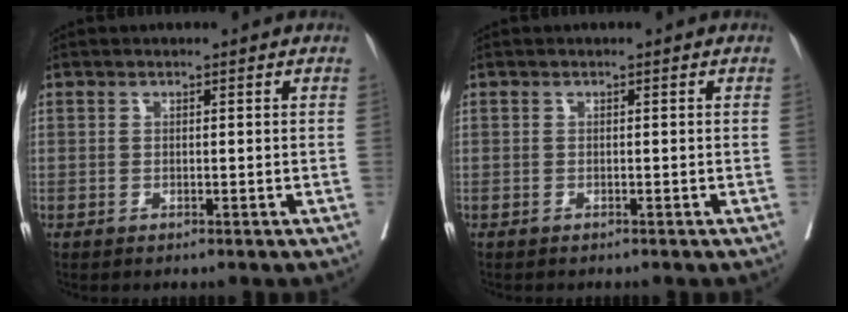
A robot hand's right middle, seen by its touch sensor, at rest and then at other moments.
{"total": 0.5, "force": [-0.5, 0.1, 0.2], "torque": [-0.003, -0.001, -0.010]}